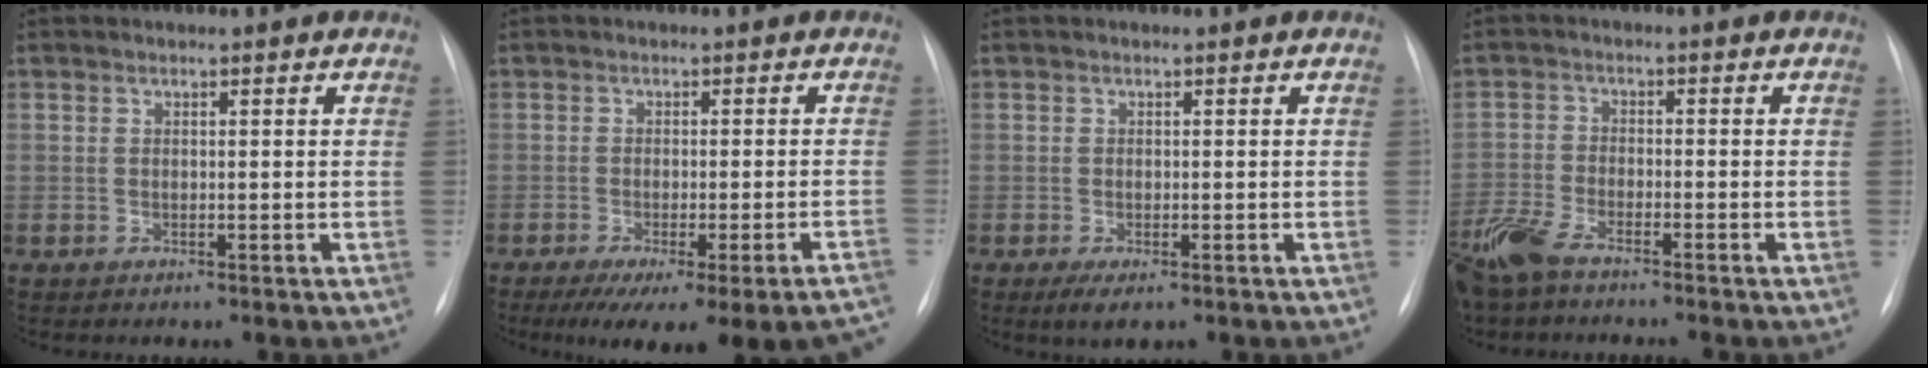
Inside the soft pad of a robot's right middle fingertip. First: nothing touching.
{"total": 17.9, "force": [-15.2, 1.4, 9.3], "torque": [-0.069, -0.022, -0.188]}
{"total": 2.6, "force": [-1.5, 0.8, 2.0], "torque": [-0.031, -0.004, -0.021]}
{"total": 7.5, "force": [-6.0, 1.5, 4.2], "torque": [-0.096, -0.017, -0.118]}